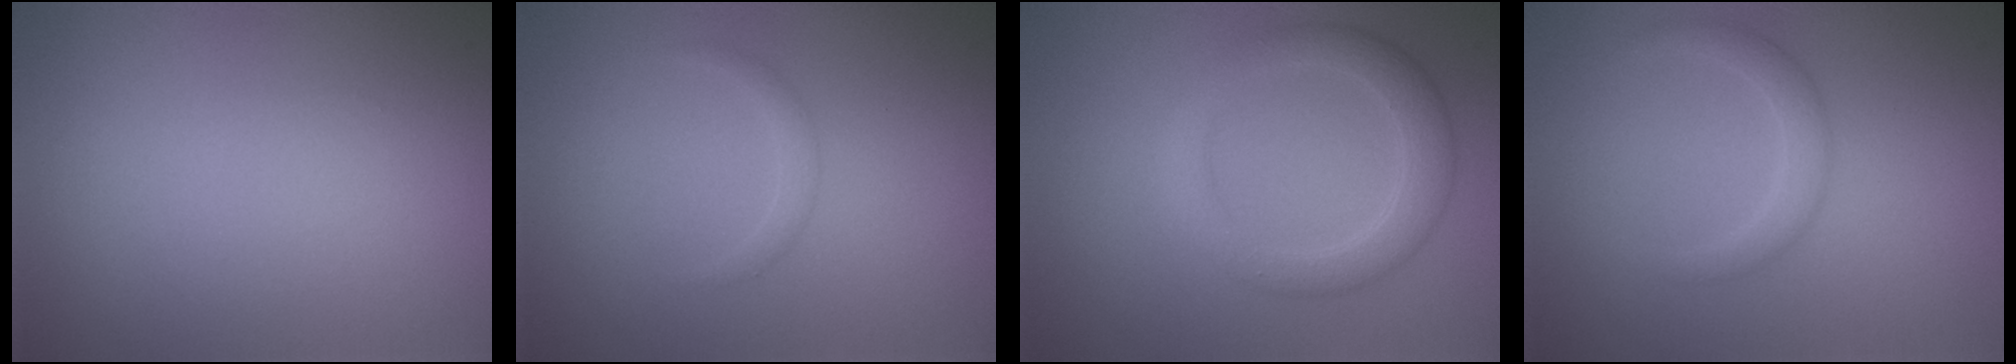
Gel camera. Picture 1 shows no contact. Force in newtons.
{"total": 0.8, "press": 0.8, "slide": 0.1}
{"total": 3.4, "press": 3.4, "slide": 0.3}
{"total": 1.7, "press": 1.7, "slide": 0.1}